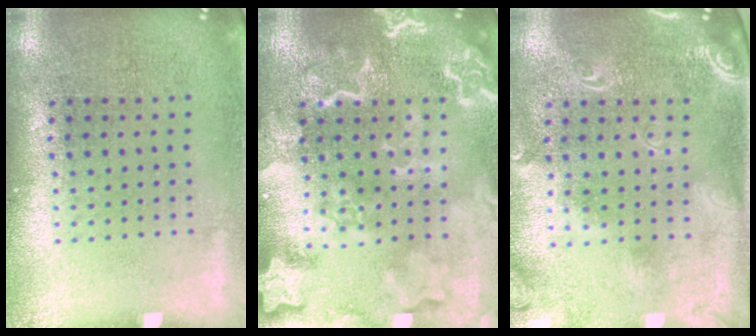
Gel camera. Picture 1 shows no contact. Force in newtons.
{"total": 4.6, "press": 4.5, "slide": 0.6}
{"total": 2.4, "press": 1.8, "slide": 1.6}